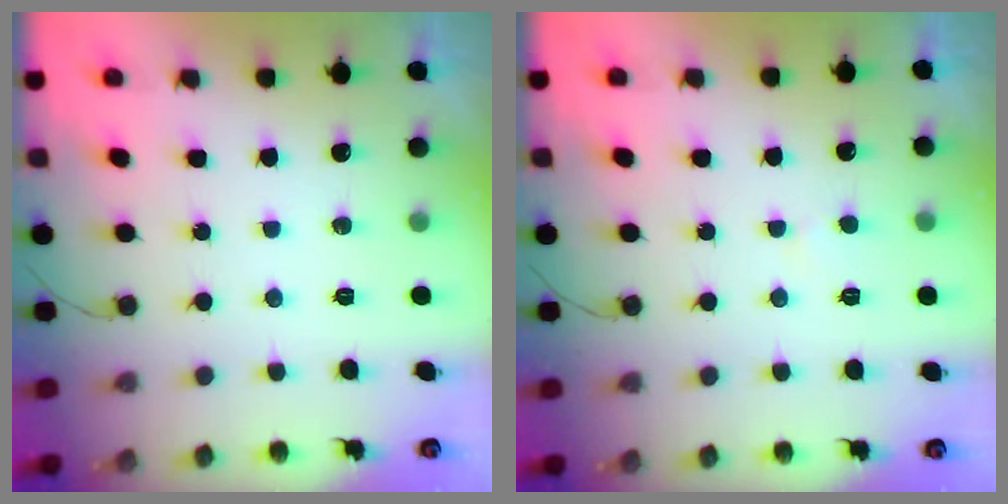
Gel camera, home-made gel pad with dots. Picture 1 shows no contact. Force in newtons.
{"total": 3.5, "press": 3.5, "slide": 0.3}